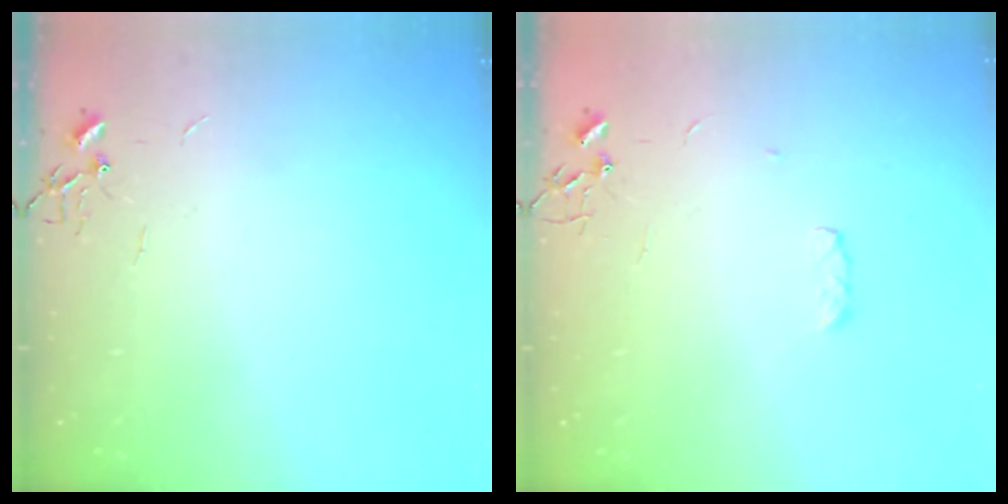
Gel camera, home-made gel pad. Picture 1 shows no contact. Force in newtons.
{"total": 4.1, "press": 4.1, "slide": 0.6}